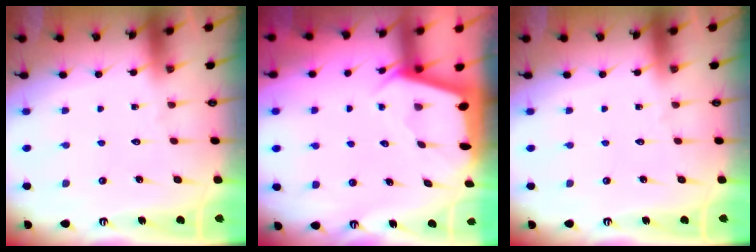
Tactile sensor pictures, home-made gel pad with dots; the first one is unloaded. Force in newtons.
{"total": 2.7, "press": 2.7, "slide": 0.2}
{"total": 0.0}